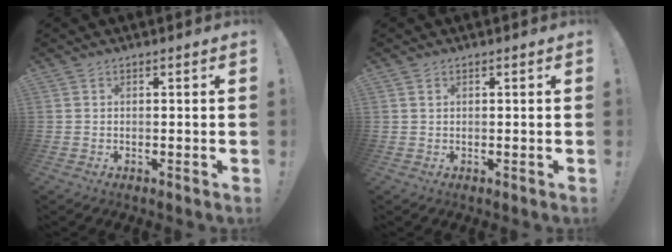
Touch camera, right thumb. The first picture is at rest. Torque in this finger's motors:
{"motor_torque": [0.02, -0.06, -0.36, -0.14, 0.03]}